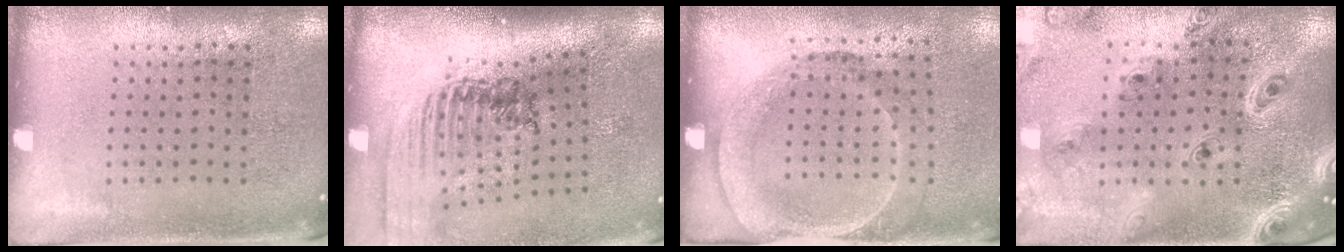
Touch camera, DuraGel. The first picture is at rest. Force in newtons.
{"total": 1.7, "press": 1.5, "slide": 0.7}
{"total": 1.7, "press": 1.2, "slide": 1.2}
{"total": 2.5, "press": 2.2, "slide": 1.1}